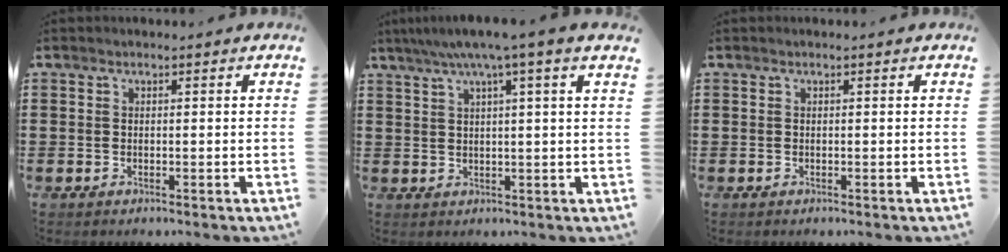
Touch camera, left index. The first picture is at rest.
{"total": 4.9, "force": [3.1, -0.7, 3.8], "torque": [-0.081, -0.004, 0.050]}
{"total": 0.0}